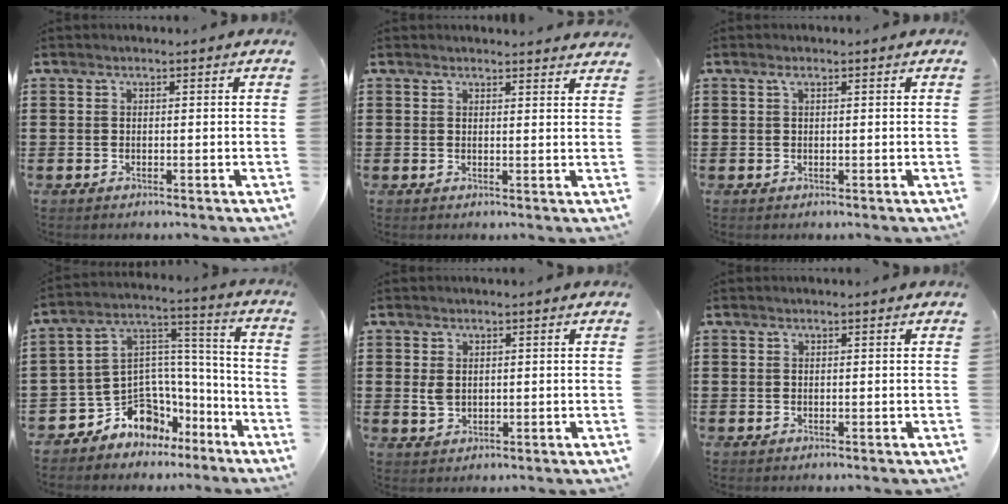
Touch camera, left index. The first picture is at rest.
{"total": 1.6, "force": [1.6, 0.1, 0.1], "torque": [0.003, -0.001, 0.029]}
{"total": 0.8, "force": [0.4, 0.2, 0.7], "torque": [-0.015, 0.003, 0.008]}
{"total": 8.6, "force": [-6.2, 5.8, 1.6], "torque": [-0.045, 0.004, -0.113]}
{"total": 2.2, "force": [0.3, 1.6, 1.5], "torque": [-0.041, 0.003, 0.003]}
{"total": 0.0}